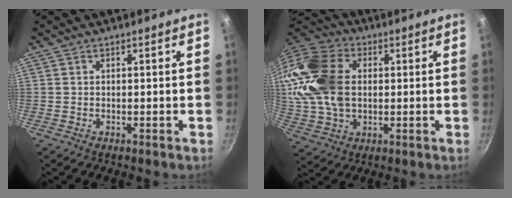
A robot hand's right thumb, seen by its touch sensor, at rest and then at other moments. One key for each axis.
{"total": 19.7, "fx": 2.3, "fy": 13.6, "fz": 14.1, "tx": -0.277, "ty": 0.018, "tz": 0.039}